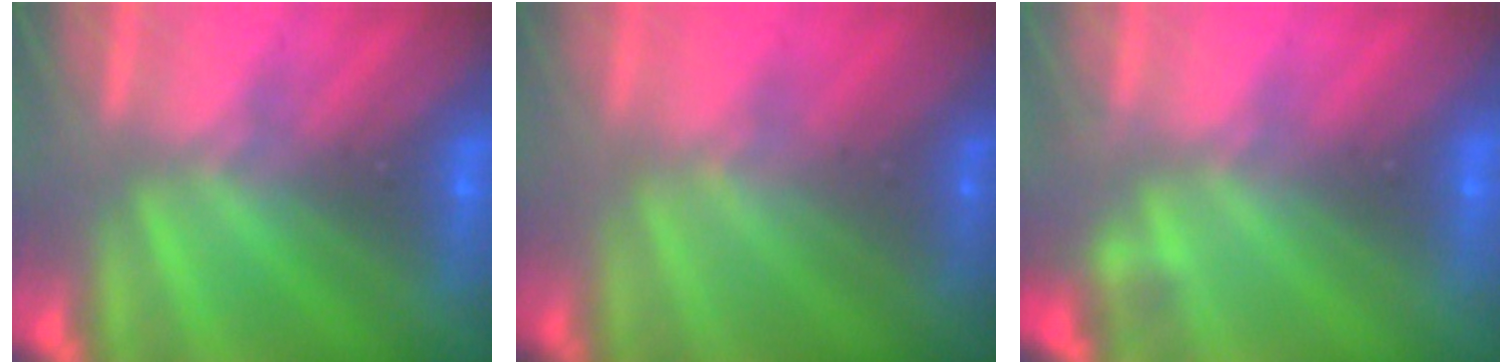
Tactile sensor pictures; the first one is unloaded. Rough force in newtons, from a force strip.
{"total": 1.4}
{"total": 2.2}